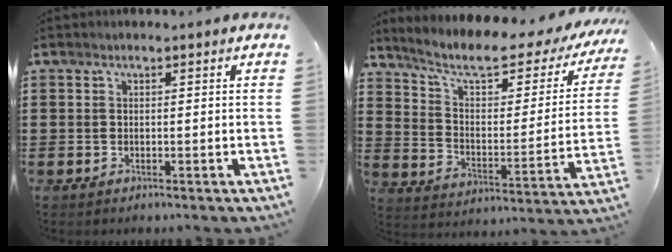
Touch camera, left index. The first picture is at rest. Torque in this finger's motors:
{"motor_torque": [2.14, 0.00, 1.05, 0.21]}